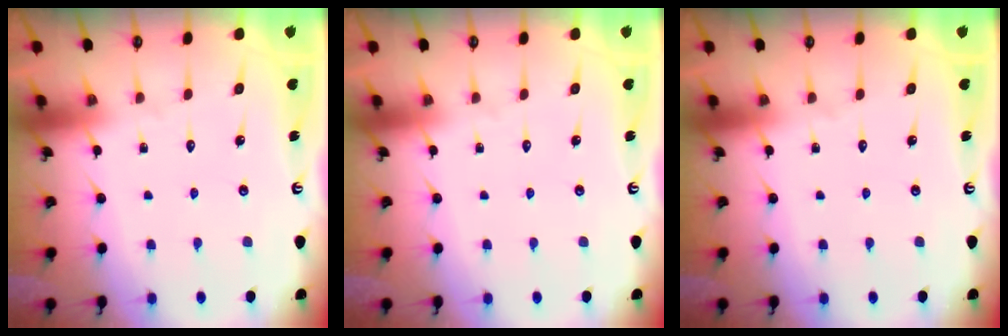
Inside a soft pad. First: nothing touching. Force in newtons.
{"total": 0.0}
{"total": 0.0}